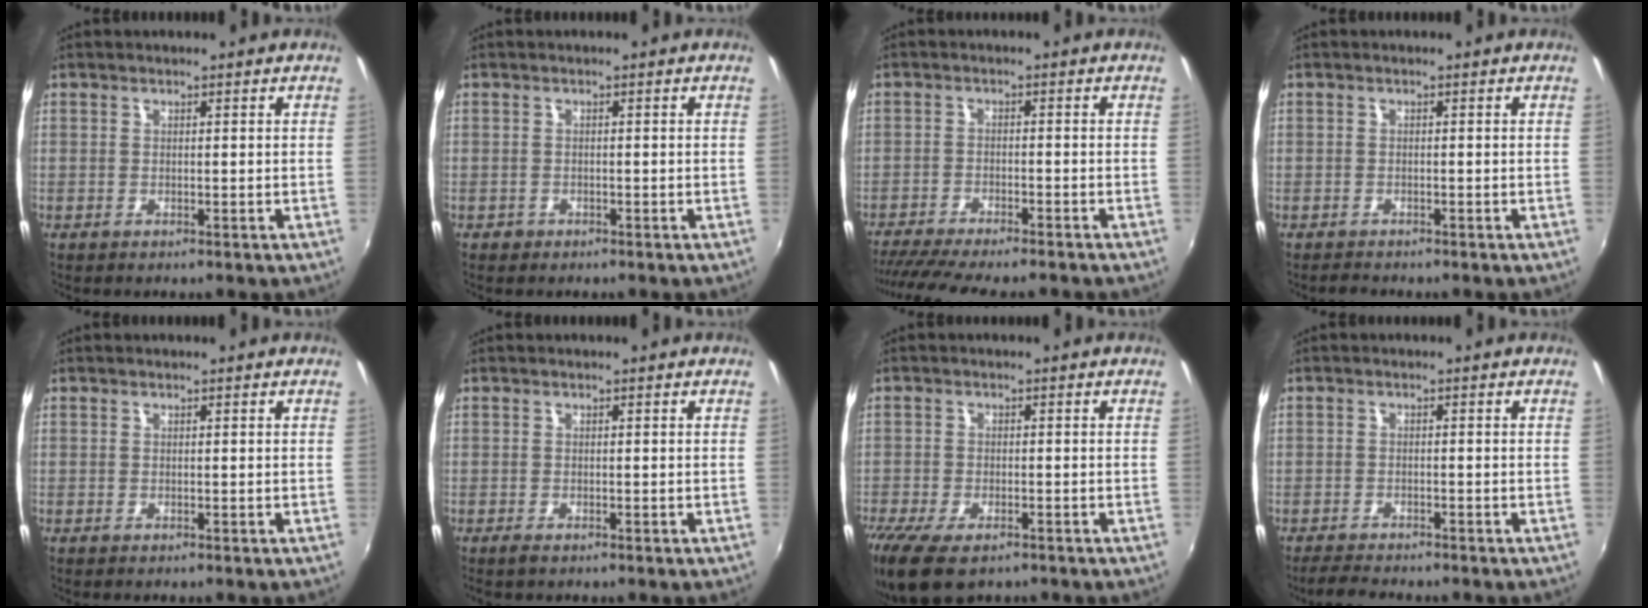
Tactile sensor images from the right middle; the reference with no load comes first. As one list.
[{"total": 1.2, "force": [-0.8, 0.9, 0.2], "torque": [-0.007, -0.002, -0.011]}, {"total": 12.5, "force": [-11.0, 1.2, 5.9], "torque": [-0.128, -0.029, -0.173]}, {"total": 1.5, "force": [-1.4, 0.6, -0.1], "torque": [-0.006, -0.001, -0.027]}, {"total": 0.0}, {"total": 1.2, "force": [-0.9, 0.5, 0.7], "torque": [-0.014, -0.006, -0.017]}, {"total": 9.8, "force": [-6.8, 3.9, 5.8], "torque": [-0.141, -0.040, -0.120]}, {"total": 3.7, "force": [-3.5, 0.9, 1.0], "torque": [-0.038, -0.009, -0.062]}]